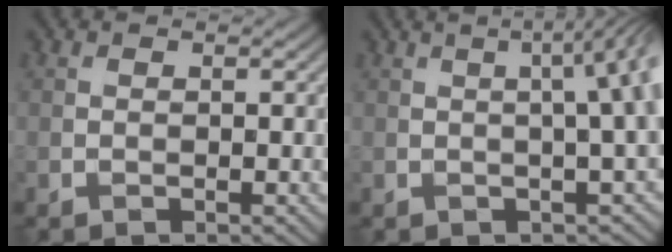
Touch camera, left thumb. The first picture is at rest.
{"total": 8.6, "force": [0.8, 2.7, 8.1], "torque": [-0.044, 0.034, 0.002]}